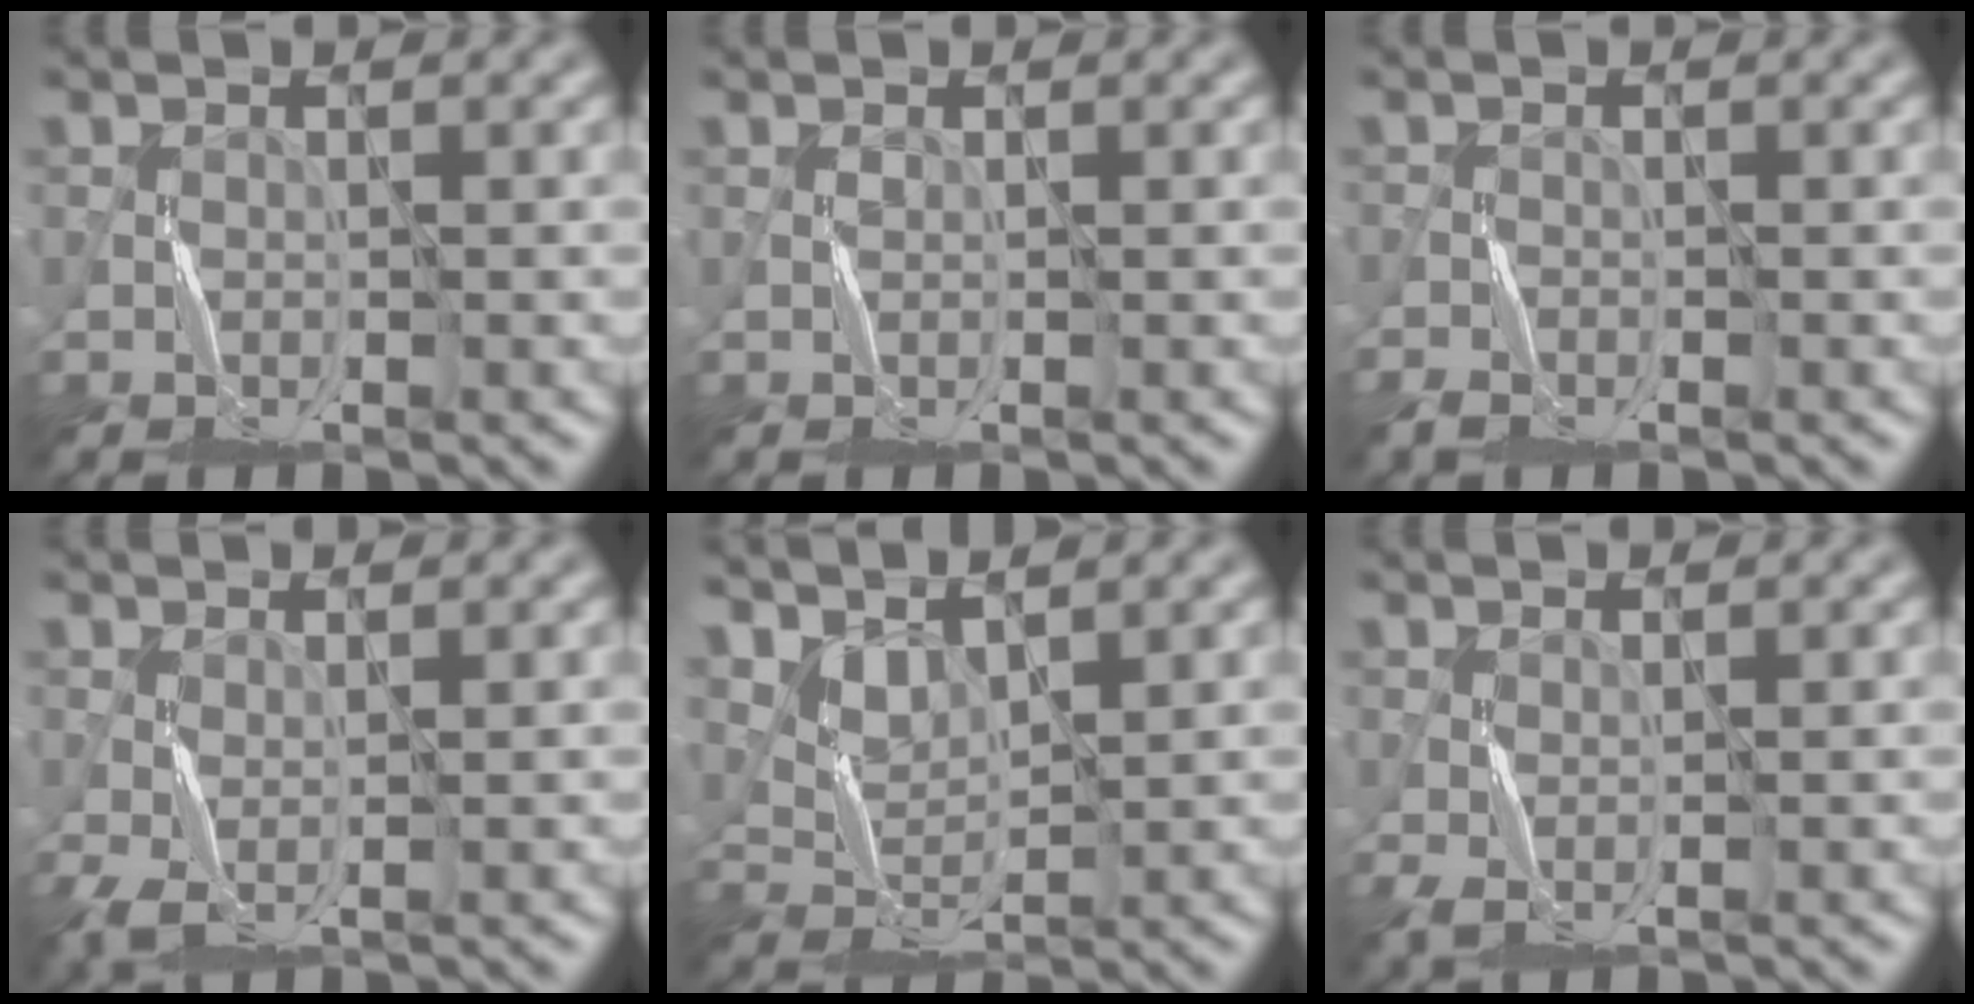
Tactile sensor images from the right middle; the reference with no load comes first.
{"total": 0.0}
{"total": 2.1, "force": [-1.6, 1.0, 1.0], "torque": [-0.024, -0.002, -0.033]}
{"total": 1.9, "force": [-0.2, 0.8, 1.7], "torque": [-0.054, -0.004, -0.003]}
{"total": 3.4, "force": [2.6, 1.2, 1.8], "torque": [-0.051, -0.006, 0.061]}
{"total": 1.3, "force": [-0.1, 0.6, 1.1], "torque": [-0.037, -0.004, 0.000]}